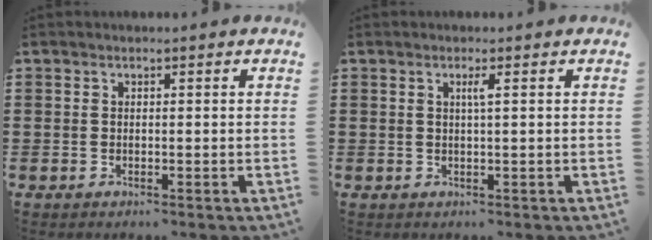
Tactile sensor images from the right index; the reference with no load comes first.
{"total": 1.3, "force": [0.4, -0.2, 1.3], "torque": [-0.024, -0.004, 0.005]}